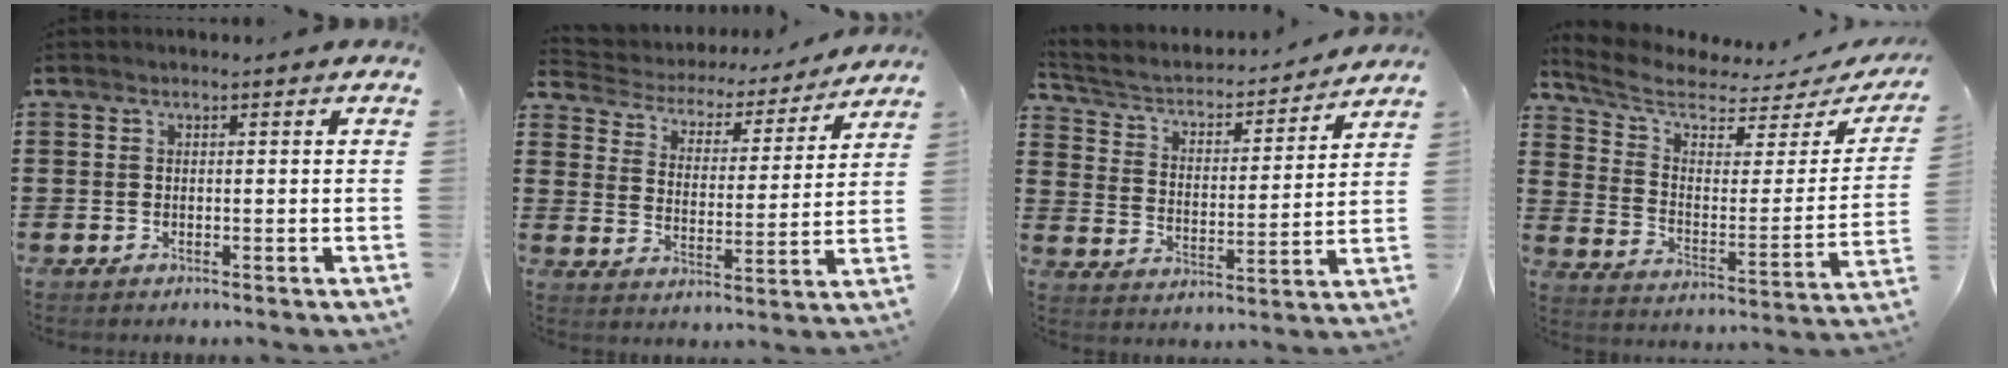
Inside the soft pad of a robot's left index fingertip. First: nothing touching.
{"total": 3.7, "force": [3.5, 1.0, 0.3], "torque": [-0.032, -0.029, 0.050]}
{"total": 3.3, "force": [2.7, 1.4, 1.1], "torque": [-0.041, -0.023, 0.036]}
{"total": 6.0, "force": [5.1, 1.8, 2.6], "torque": [-0.079, -0.035, 0.086]}